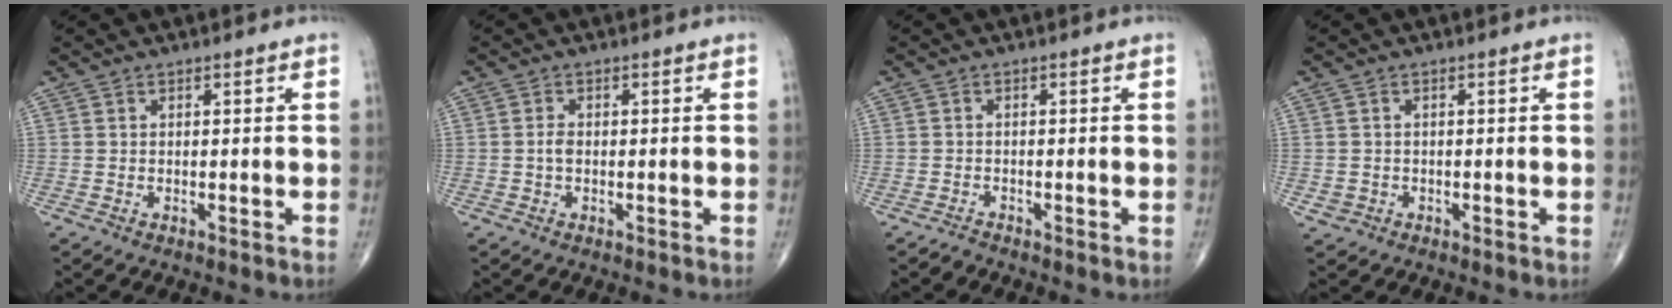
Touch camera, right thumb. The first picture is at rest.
{"total": 1.4, "force": [-0.3, 0.8, 1.0], "torque": [-0.018, 0.001, -0.007]}
{"total": 0.9, "force": [-0.9, 0.1, -0.1], "torque": [0.004, -0.005, -0.022]}
{"total": 1.6, "force": [-0.5, 1.4, 0.3], "torque": [-0.001, 0.005, -0.006]}